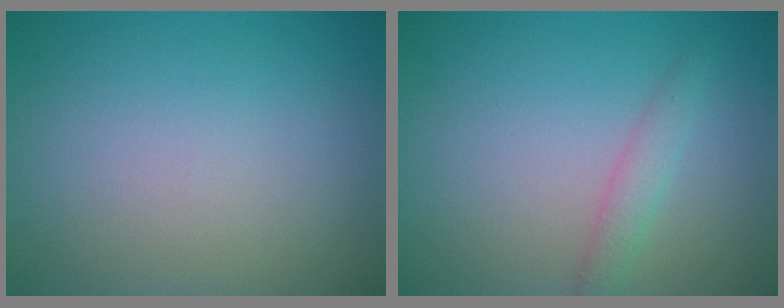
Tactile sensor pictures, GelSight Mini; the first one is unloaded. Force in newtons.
{"total": 1.6, "press": 1.6, "slide": 0.1}